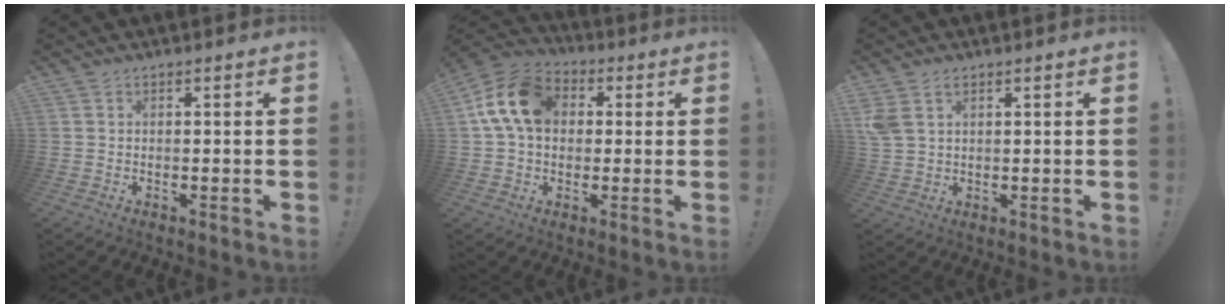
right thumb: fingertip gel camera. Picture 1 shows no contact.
{"total": 14.8, "force": [3.2, 10.9, 9.5], "torque": [-0.168, 0.015, 0.068]}
{"total": 4.5, "force": [2.6, 2.7, 2.5], "torque": [-0.043, -0.008, 0.050]}